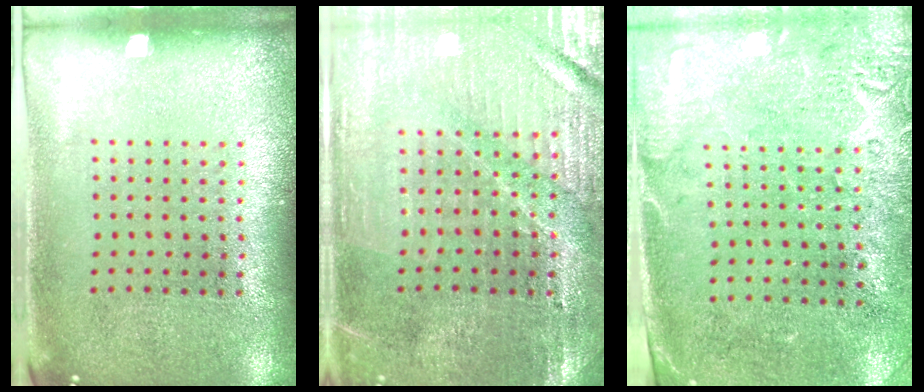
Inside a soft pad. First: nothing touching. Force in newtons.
{"total": 1.7, "press": 1.7, "slide": 0.3}
{"total": 2.7, "press": 2.3, "slide": 1.4}